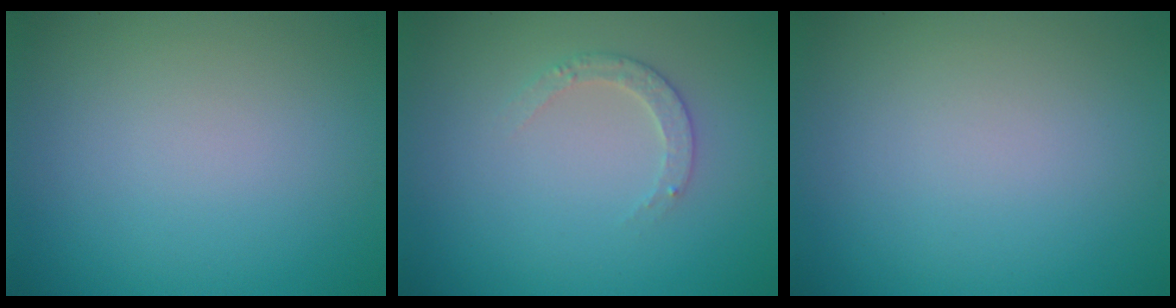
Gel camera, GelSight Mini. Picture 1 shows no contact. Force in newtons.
{"total": 1.8, "press": 1.8, "slide": 0.4}
{"total": 0.0}